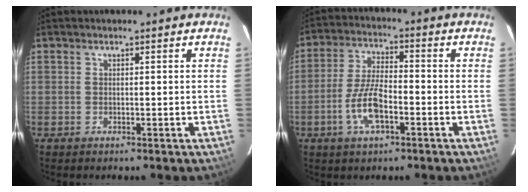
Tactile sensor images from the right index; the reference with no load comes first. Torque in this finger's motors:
{"motor_torque": [1.33, -0.51, 0.75, 0.11]}